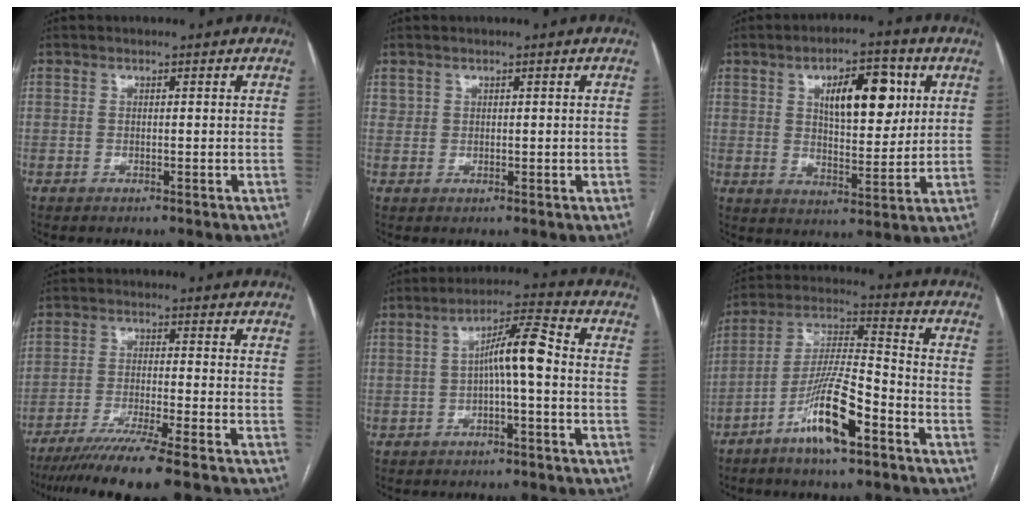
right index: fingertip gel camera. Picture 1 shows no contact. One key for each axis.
{"total": 1.2, "fx": 0.7, "fy": 0.9, "fz": 0.3, "tx": -0.002, "ty": 0.004, "tz": 0.016}
{"total": 11.3, "fx": 3.9, "fy": 4.4, "fz": 9.6, "tx": -0.145, "ty": 0.012, "tz": 0.067}
{"total": 11.8, "fx": -9.5, "fy": -1.4, "fz": 6.9, "tx": -0.095, "ty": -0.034, "tz": -0.151}
{"total": 7.7, "fx": -0.5, "fy": 1.1, "fz": 7.6, "tx": -0.128, "ty": 0.029, "tz": -0.011}
{"total": 11.9, "fx": -6.4, "fy": 1.6, "fz": 10.0, "tx": -0.195, "ty": -0.003, "tz": -0.119}